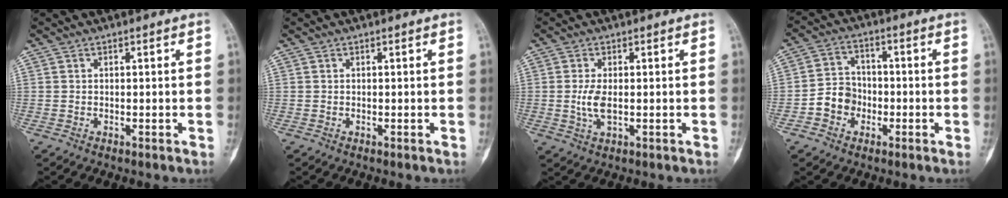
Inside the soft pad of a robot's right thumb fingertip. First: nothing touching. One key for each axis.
{"total": 0.0}
{"total": 4.0, "fx": -0.1, "fy": 1.8, "fz": 3.6, "tx": -0.081, "ty": -0.008, "tz": -0.001}
{"total": 6.8, "fx": -2.3, "fy": 5.9, "fz": 2.6, "tx": -0.017, "ty": 0.028, "tz": -0.048}